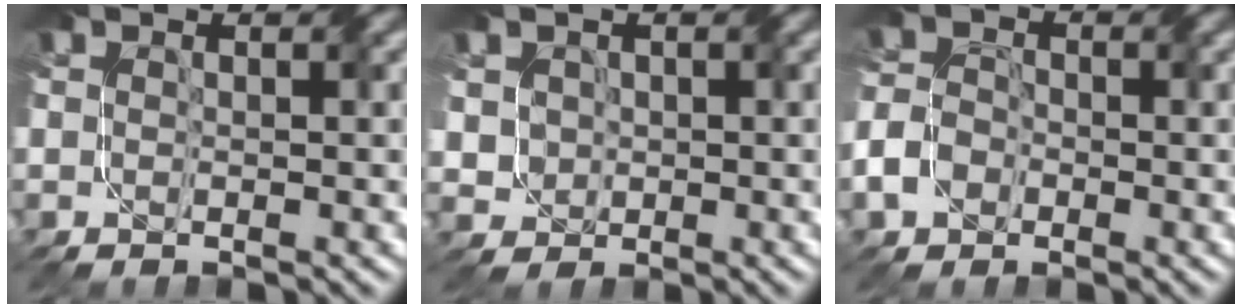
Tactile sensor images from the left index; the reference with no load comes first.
{"total": 2.2, "force": [0.3, 2.2, 0.5], "torque": [-0.020, 0.006, 0.016]}
{"total": 3.3, "force": [-2.0, 2.2, 1.3], "torque": [-0.037, 0.004, -0.043]}